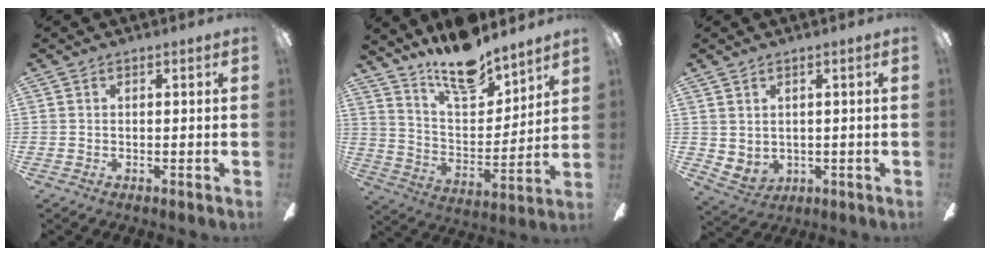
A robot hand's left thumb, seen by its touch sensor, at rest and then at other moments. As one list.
[{"total": 15.2, "force": [13.3, 4.2, 6.0], "torque": [-0.114, -0.093, 0.235]}, {"total": 2.8, "force": [1.9, 1.9, 1.0], "torque": [-0.032, -0.015, 0.035]}]